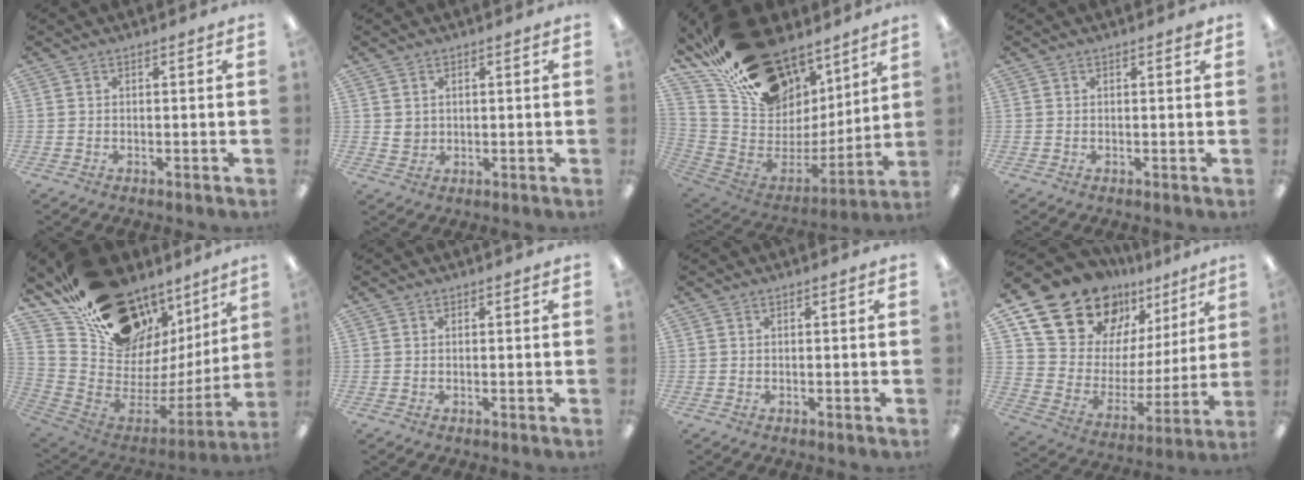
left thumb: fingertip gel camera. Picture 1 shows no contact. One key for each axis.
{"total": 2.6, "fx": 1.2, "fy": 2.3, "fz": 0.5, "tx": -0.005, "ty": -0.001, "tz": 0.020}
{"total": 25.2, "fx": 17.8, "fy": 14.6, "fz": 10.5, "tx": -0.177, "ty": -0.111, "tz": 0.343}
{"total": 0.7, "fx": 0.5, "fy": 0.0, "fz": 0.4, "tx": -0.001, "ty": -0.002, "tz": 0.007}
{"total": 21.6, "fx": 16.2, "fy": 11.6, "fz": 8.4, "tx": -0.121, "ty": -0.125, "tz": 0.314}
{"total": 0.0}
{"total": 0.0}
{"total": 20.7, "fx": 16.1, "fy": 11.1, "fz": 6.7, "tx": -0.141, "ty": -0.116, "tz": 0.300}